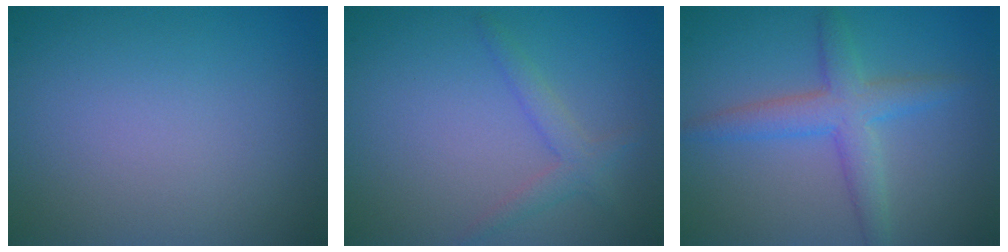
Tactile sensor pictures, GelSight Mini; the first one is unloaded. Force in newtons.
{"total": 2.0, "press": 2.0, "slide": 0.1}
{"total": 3.8, "press": 3.8, "slide": 0.2}